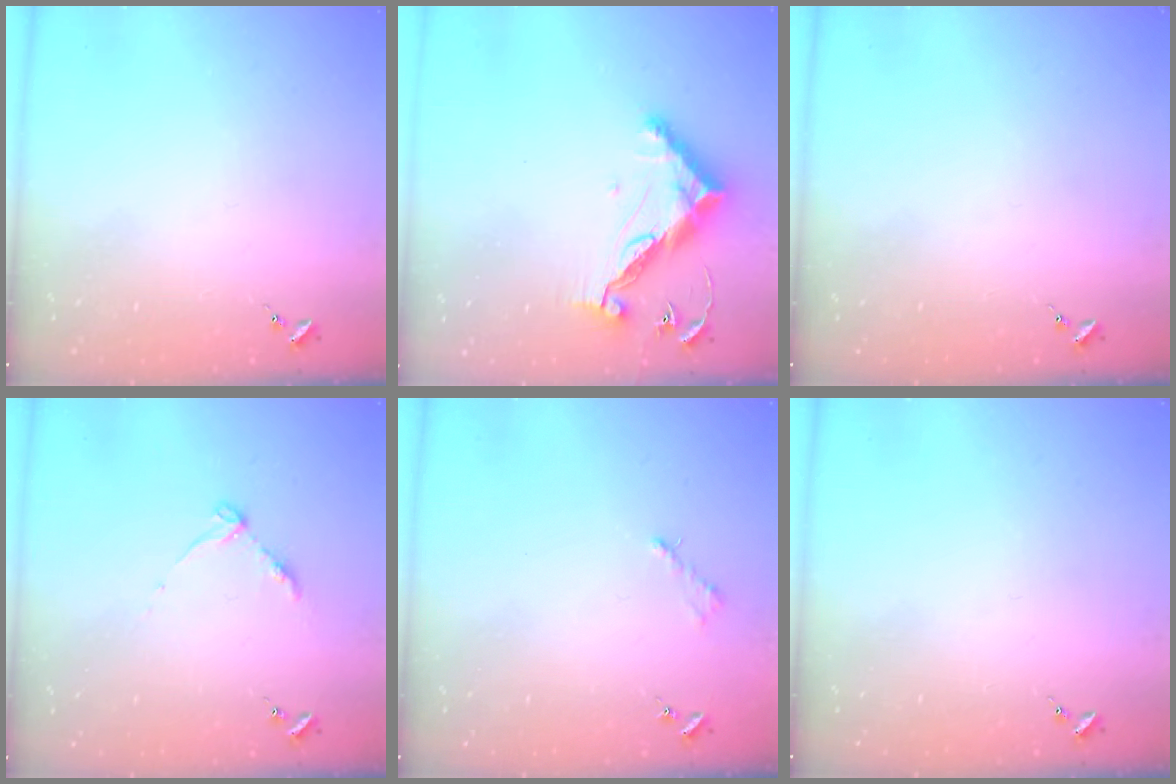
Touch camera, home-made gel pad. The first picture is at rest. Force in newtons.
{"total": 12.8, "press": 12.8, "slide": 0.5}
{"total": 0.0}
{"total": 5.6, "press": 5.5, "slide": 0.7}
{"total": 2.6, "press": 2.5, "slide": 0.3}
{"total": 0.0}